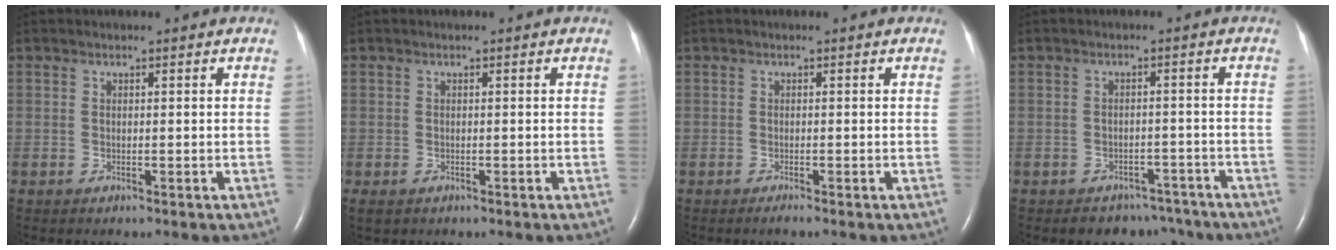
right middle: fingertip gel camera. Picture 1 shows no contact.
{"total": 1.2, "force": [-0.6, 0.8, 0.6], "torque": [-0.014, -0.001, -0.003]}
{"total": 0.7, "force": [-0.5, -0.1, 0.4], "torque": [-0.009, -0.001, -0.010]}
{"total": 5.9, "force": [-4.9, 3.2, 0.1], "torque": [0.012, 0.018, -0.059]}